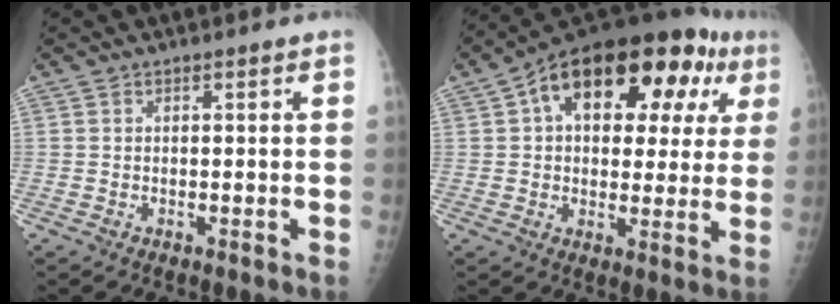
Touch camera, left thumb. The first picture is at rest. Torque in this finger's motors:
{"motor_torque": [0.23, 1.31, 1.45, -1.33, 0.15]}